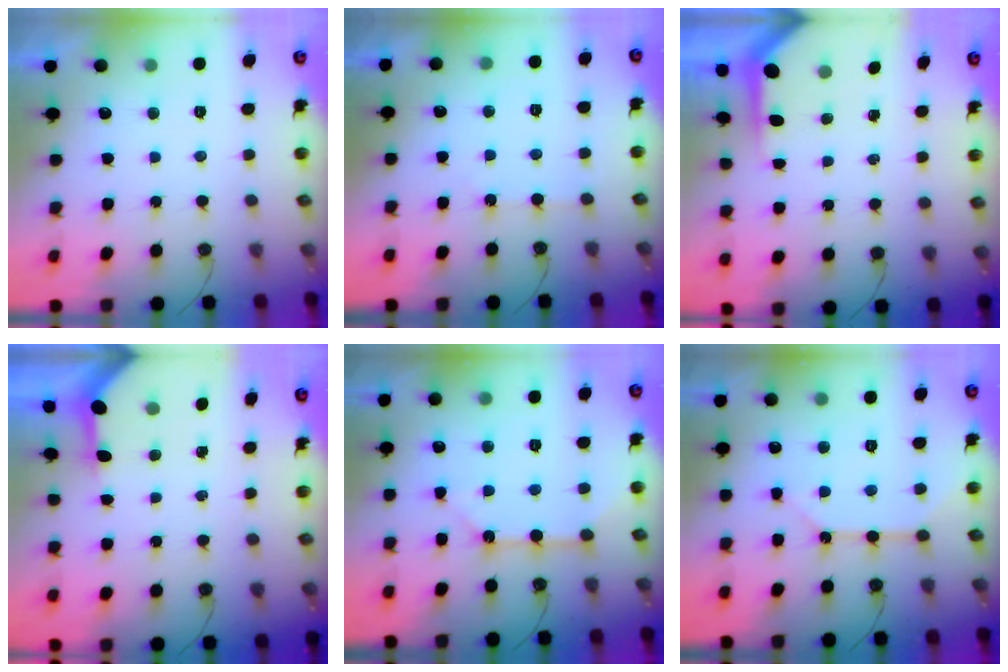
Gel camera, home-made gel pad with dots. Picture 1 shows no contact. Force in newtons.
{"total": 2.2, "press": 2.2, "slide": 0.4}
{"total": 3.8, "press": 3.8, "slide": 0.4}
{"total": 3.5, "press": 3.5, "slide": 0.4}
{"total": 9.3, "press": 9.3, "slide": 1.0}
{"total": 10.3, "press": 10.2, "slide": 1.2}